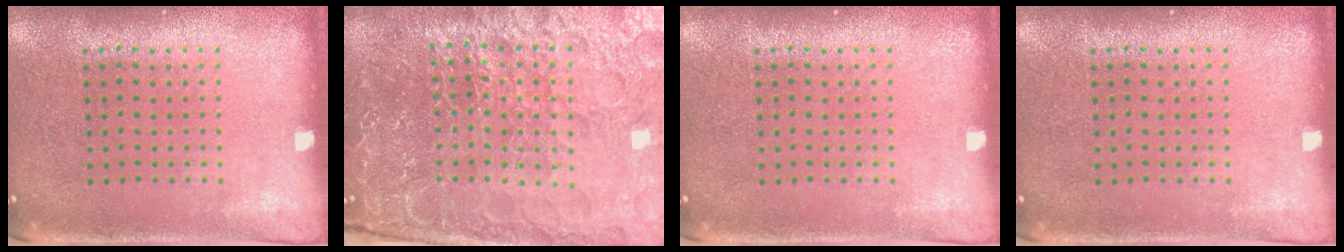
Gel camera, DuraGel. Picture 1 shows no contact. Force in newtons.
{"total": 5.8, "press": 5.2, "slide": 2.6}
{"total": 0.0}
{"total": 0.0}